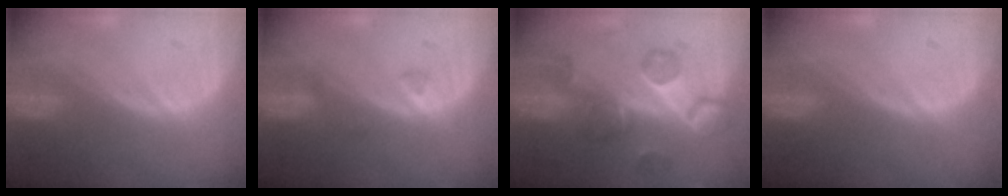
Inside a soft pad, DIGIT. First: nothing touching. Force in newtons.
{"total": 1.2, "press": 1.2, "slide": 0.1}
{"total": 8.4, "press": 7.6, "slide": 3.6}
{"total": 0.0}